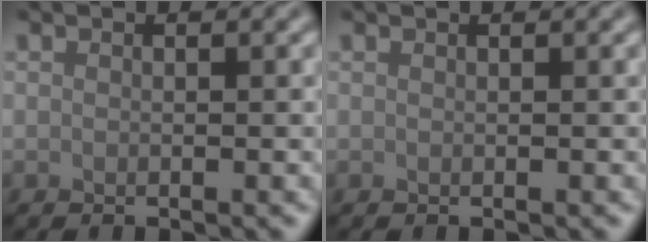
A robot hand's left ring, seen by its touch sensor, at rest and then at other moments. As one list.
[{"total": 0.6, "force": [0.5, 0.1, 0.2], "torque": [-0.006, -0.003, 0.001]}]